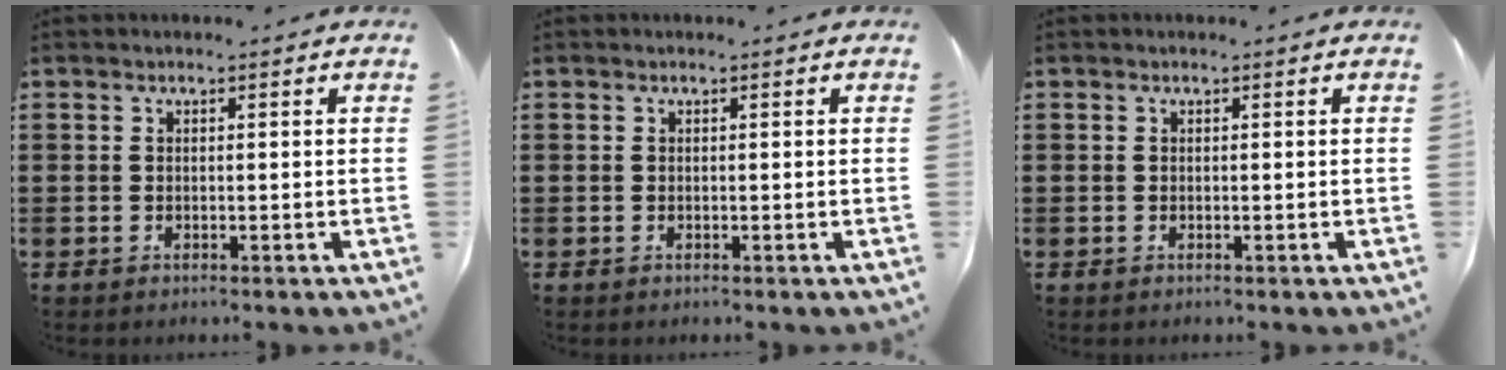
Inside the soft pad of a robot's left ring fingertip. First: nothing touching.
{"total": 0.0}
{"total": 0.0}